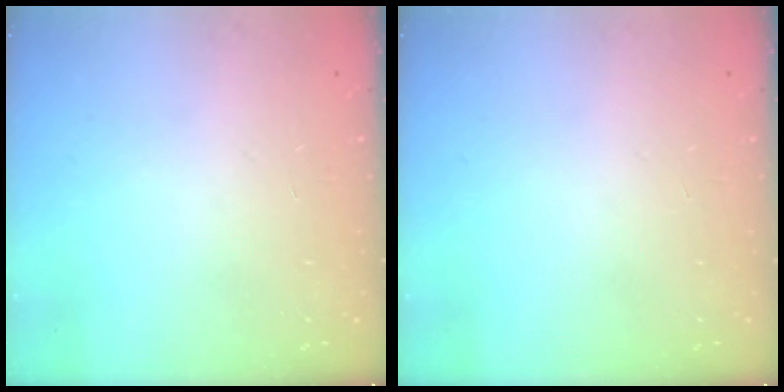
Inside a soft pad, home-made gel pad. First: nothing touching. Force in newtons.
{"total": 0.0}